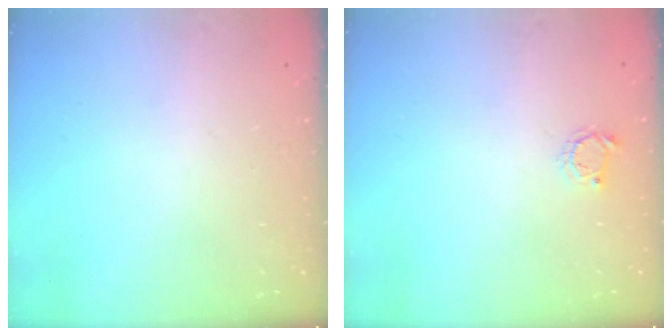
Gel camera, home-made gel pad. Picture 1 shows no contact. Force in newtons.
{"total": 3.6, "press": 3.5, "slide": 0.4}